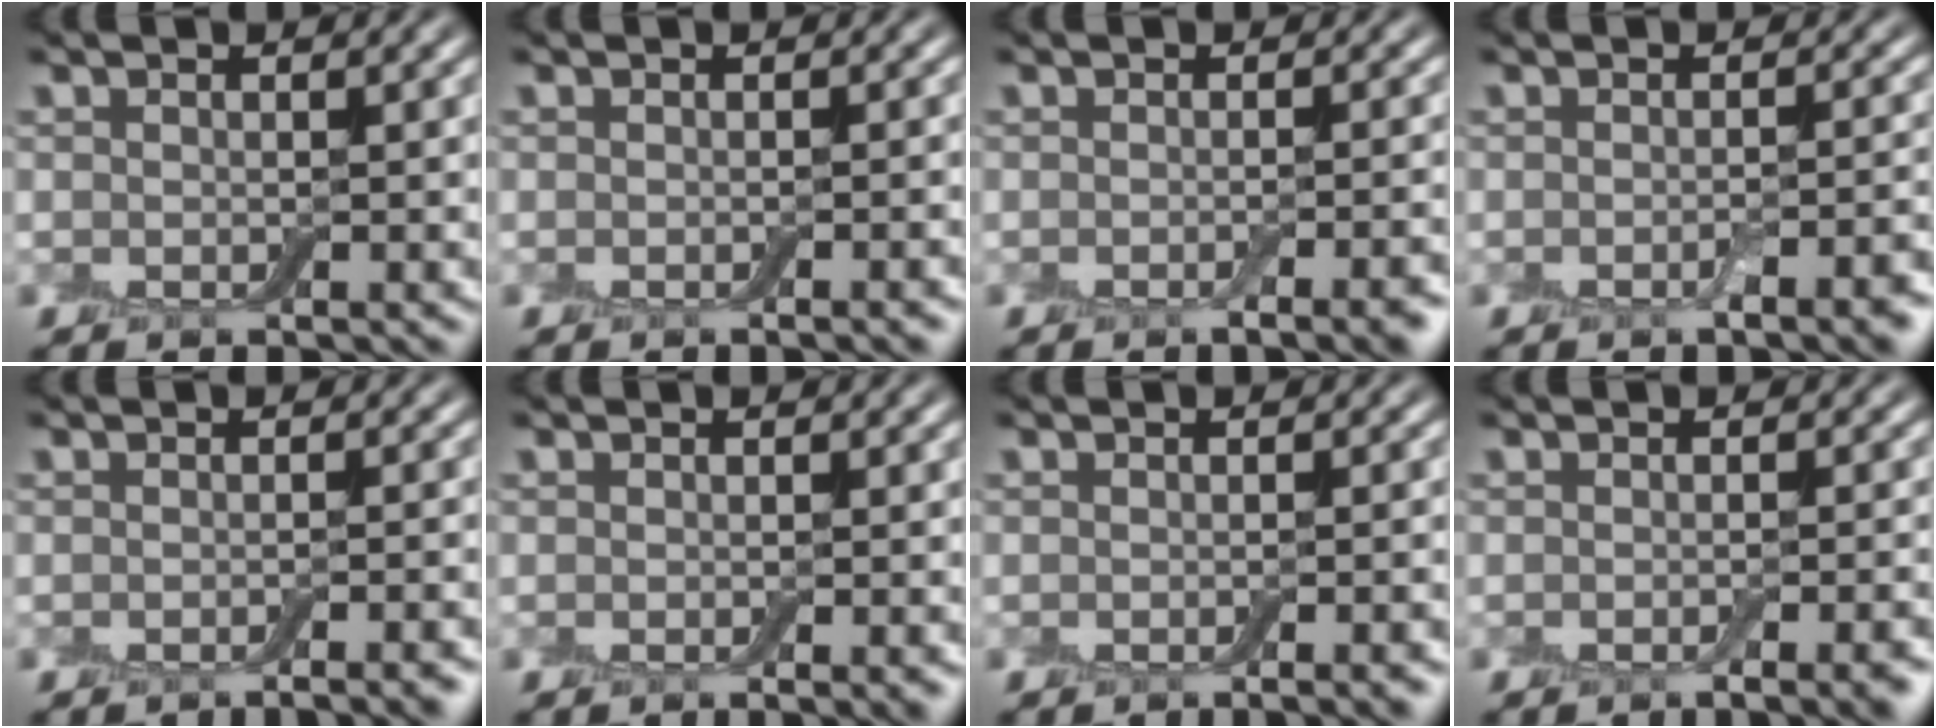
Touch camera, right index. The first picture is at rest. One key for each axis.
{"total": 1.1, "fx": -0.6, "fy": 0.2, "fz": 0.9, "tx": -0.007, "ty": 0.001, "tz": -0.010}
{"total": 3.0, "fx": -1.6, "fy": 0.7, "fz": 2.4, "tx": -0.025, "ty": 0.001, "tz": -0.024}
{"total": 2.7, "fx": -1.3, "fy": 0.6, "fz": 2.3, "tx": -0.031, "ty": 0.000, "tz": -0.023}
{"total": 2.0, "fx": -1.4, "fy": 0.4, "fz": 1.4, "tx": -0.009, "ty": 0.002, "tz": -0.021}
{"total": 1.0, "fx": -0.4, "fy": 0.1, "fz": 0.9, "tx": -0.011, "ty": -0.003, "tz": -0.007}
{"total": 1.7, "fx": -1.0, "fy": 0.3, "fz": 1.4, "tx": -0.009, "ty": 0.003, "tz": -0.014}
{"total": 2.6, "fx": -1.5, "fy": 0.6, "fz": 2.1, "tx": -0.021, "ty": 0.001, "tz": -0.022}